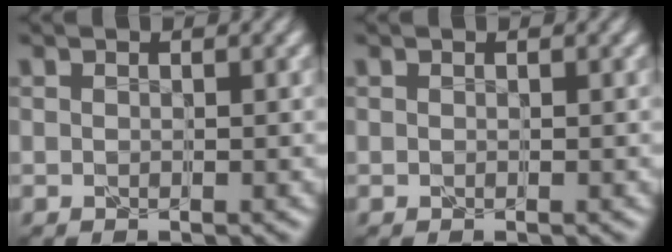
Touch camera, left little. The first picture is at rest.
{"total": 0.0}